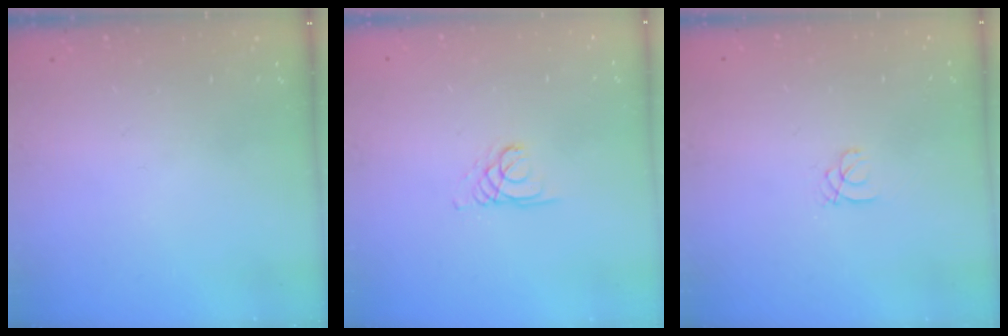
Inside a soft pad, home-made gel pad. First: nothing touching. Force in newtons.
{"total": 1.4, "press": 1.3, "slide": 0.1}
{"total": 1.0, "press": 1.0, "slide": 0.1}